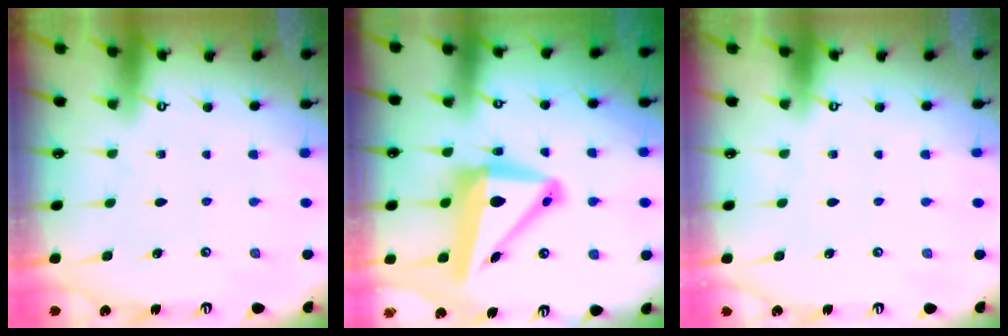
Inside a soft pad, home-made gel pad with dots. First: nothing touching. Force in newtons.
{"total": 12.6, "press": 12.3, "slide": 2.8}
{"total": 0.0}